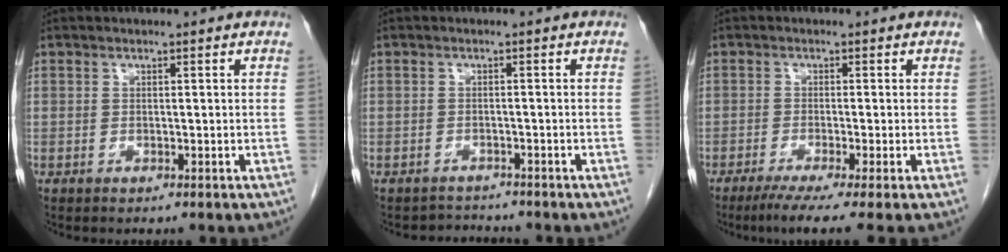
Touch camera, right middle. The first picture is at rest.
{"total": 0.7, "force": [-0.6, -0.1, -0.3], "torque": [-0.004, -0.008, -0.010]}
{"total": 6.6, "force": [-4.7, -0.8, 4.6], "torque": [-0.067, -0.020, -0.076]}